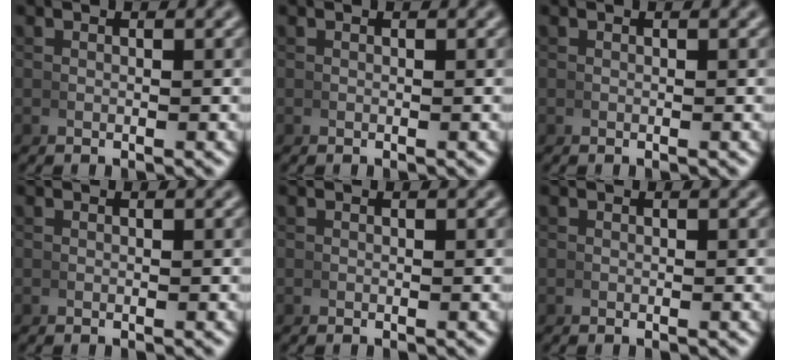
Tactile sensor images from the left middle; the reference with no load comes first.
{"total": 0.0}
{"total": 0.0}
{"total": 0.0}
{"total": 0.0}
{"total": 0.0}